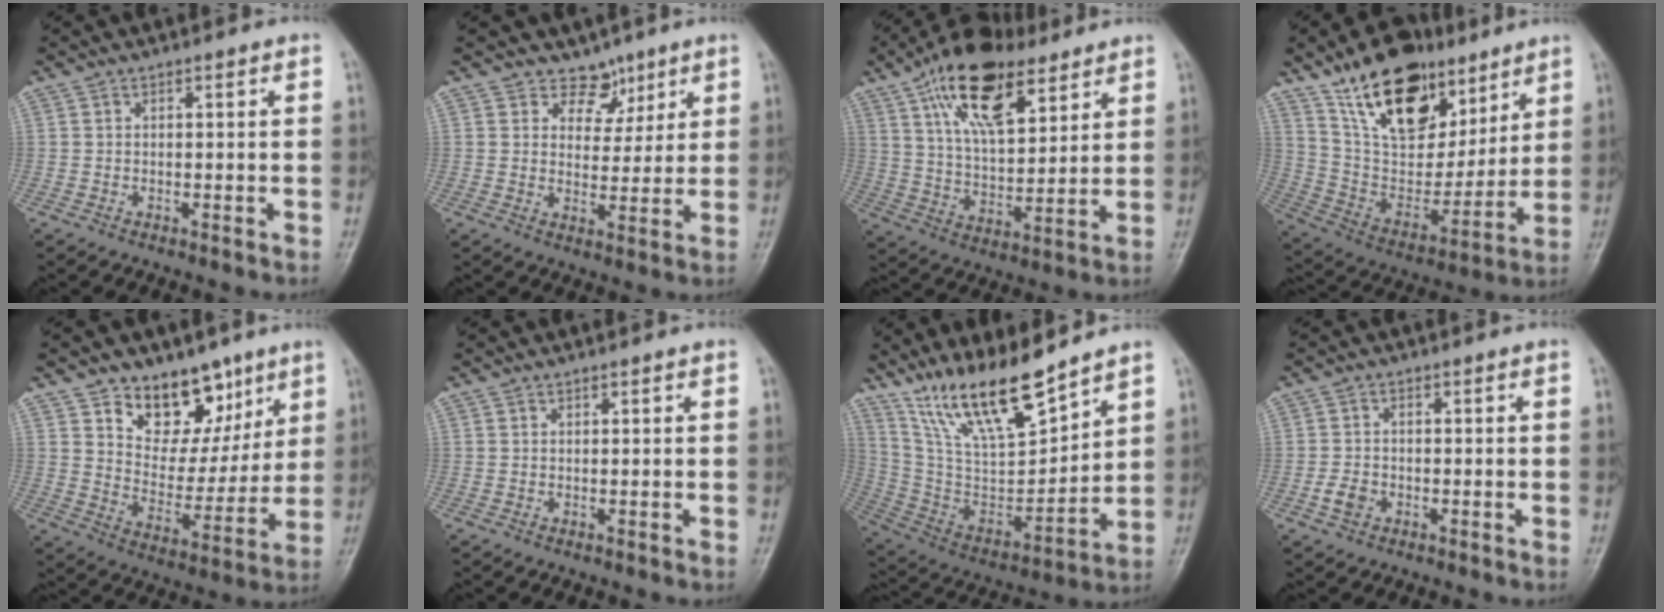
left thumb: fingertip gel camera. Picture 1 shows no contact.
{"total": 5.5, "force": [3.9, 3.9, 0.6], "torque": [0.025, -0.024, 0.061]}
{"total": 18.5, "force": [10.2, 8.7, 12.8], "torque": [-0.188, -0.031, 0.179]}
{"total": 22.9, "force": [13.6, 12.9, 13.1], "torque": [-0.172, -0.047, 0.246]}
{"total": 14.9, "force": [9.0, 9.7, 6.7], "torque": [-0.047, -0.049, 0.153]}
{"total": 0.0}
{"total": 17.5, "force": [13.9, 4.1, 9.9], "torque": [-0.150, -0.076, 0.272]}
{"total": 3.1, "force": [-1.2, 2.3, 1.6], "torque": [-0.026, 0.006, -0.023]}